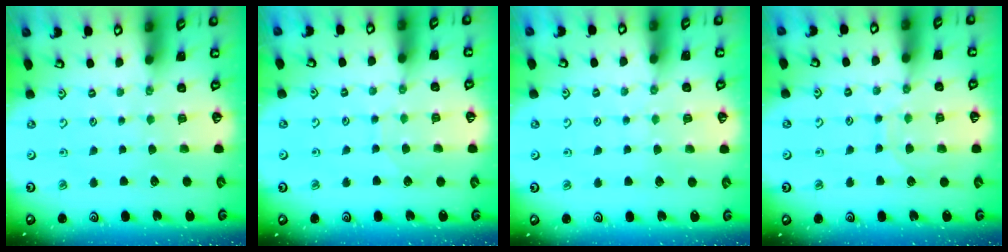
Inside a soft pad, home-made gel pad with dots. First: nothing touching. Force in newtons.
{"total": 3.8, "press": 3.7, "slide": 0.4}
{"total": 2.9, "press": 2.9, "slide": 0.5}
{"total": 8.4, "press": 8.4, "slide": 0.7}